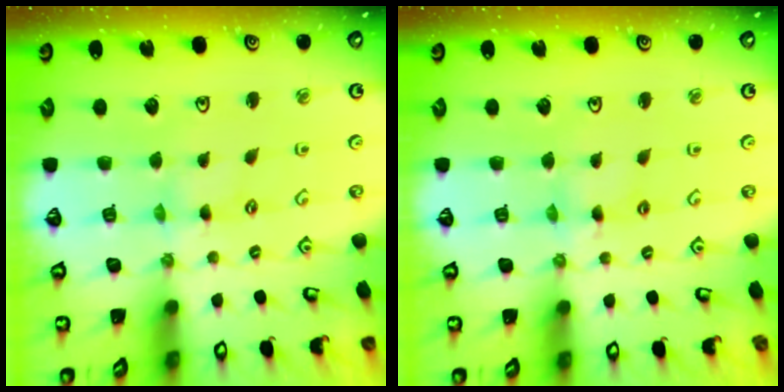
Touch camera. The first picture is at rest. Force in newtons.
{"total": 2.3, "press": 2.3, "slide": 0.3}